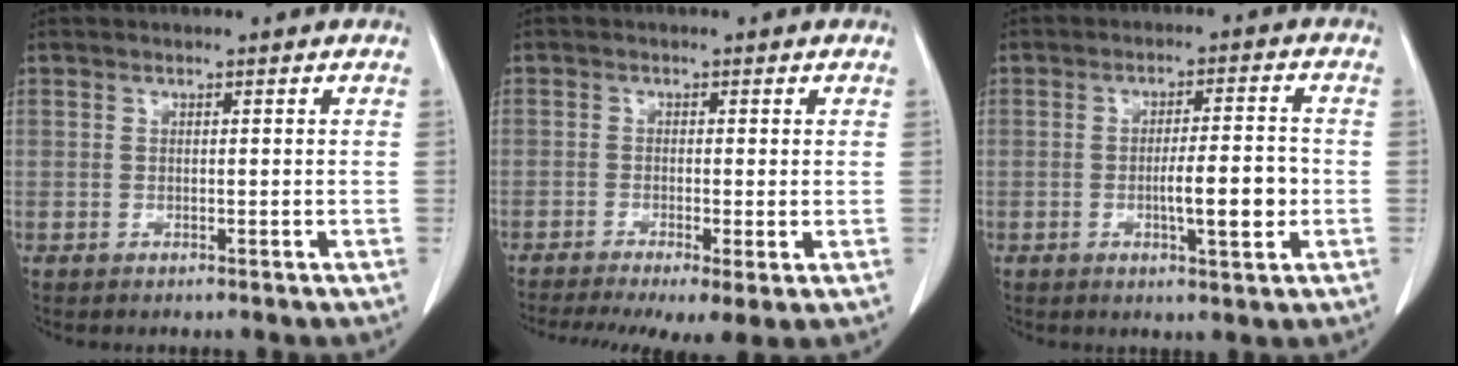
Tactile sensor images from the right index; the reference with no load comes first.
{"total": 9.4, "force": [-5.7, 2.3, 7.1], "torque": [-0.125, -0.014, -0.090]}
{"total": 6.9, "force": [-1.4, 1.0, 6.7], "torque": [-0.106, -0.002, -0.022]}